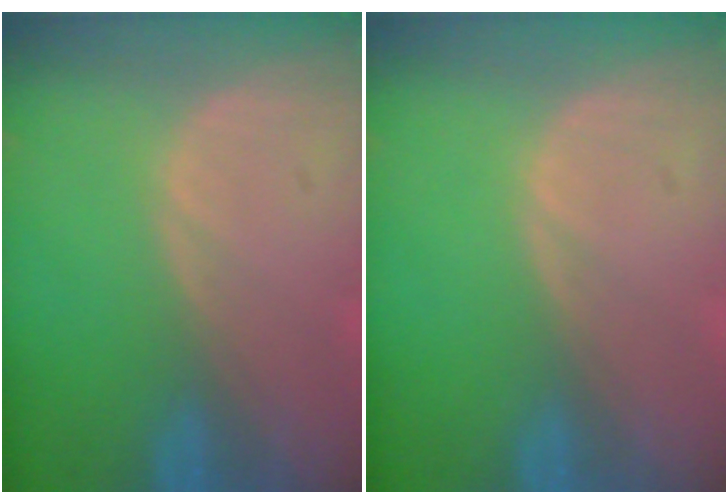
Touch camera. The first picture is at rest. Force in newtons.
{"total": 0.0}